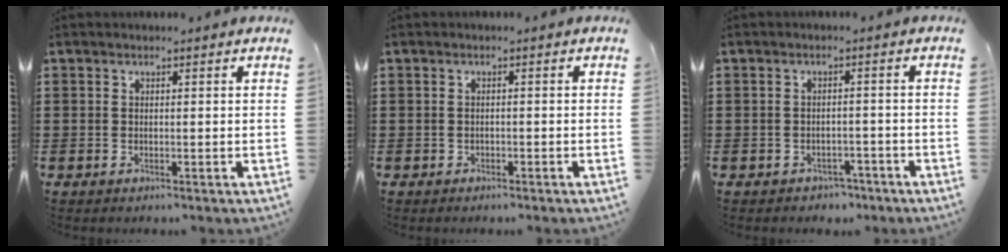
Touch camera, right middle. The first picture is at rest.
{"total": 0.6, "force": [-0.5, 0.2, 0.1], "torque": [-0.004, 0.000, -0.011]}
{"total": 1.8, "force": [-1.7, 0.6, 0.0], "torque": [-0.009, 0.000, -0.037]}